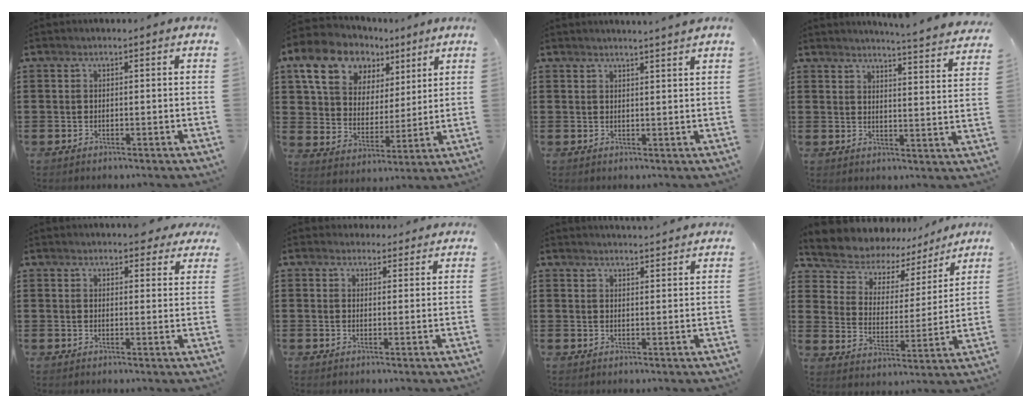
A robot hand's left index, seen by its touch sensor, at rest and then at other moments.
{"total": 11.8, "force": [7.4, 8.2, 4.1], "torque": [-0.107, -0.023, 0.140]}
{"total": 2.1, "force": [2.0, -0.6, 0.5], "torque": [-0.014, -0.003, 0.039]}
{"total": 4.2, "force": [4.0, -0.9, 0.8], "torque": [-0.026, -0.036, 0.064]}
{"total": 3.4, "force": [3.2, 0.8, 0.8], "torque": [-0.010, -0.010, 0.057]}
{"total": 3.0, "force": [2.7, 1.3, 0.0], "torque": [-0.003, -0.005, 0.050]}
{"total": 3.0, "force": [3.0, -0.3, -0.1], "torque": [0.001, -0.020, 0.053]}
{"total": 5.3, "force": [4.4, 2.9, 0.0], "torque": [-0.040, -0.036, 0.071]}